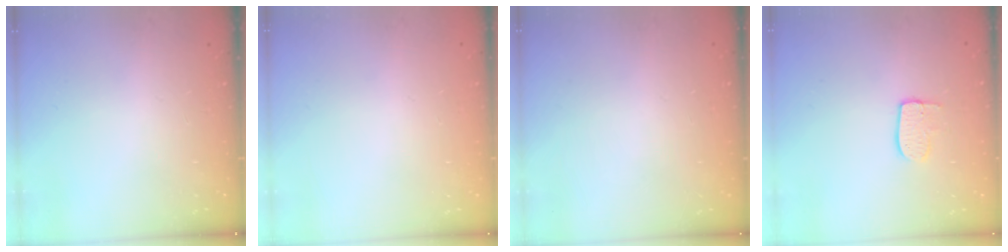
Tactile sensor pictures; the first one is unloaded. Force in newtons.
{"total": 0.0}
{"total": 0.0}
{"total": 6.7, "press": 6.7, "slide": 0.2}